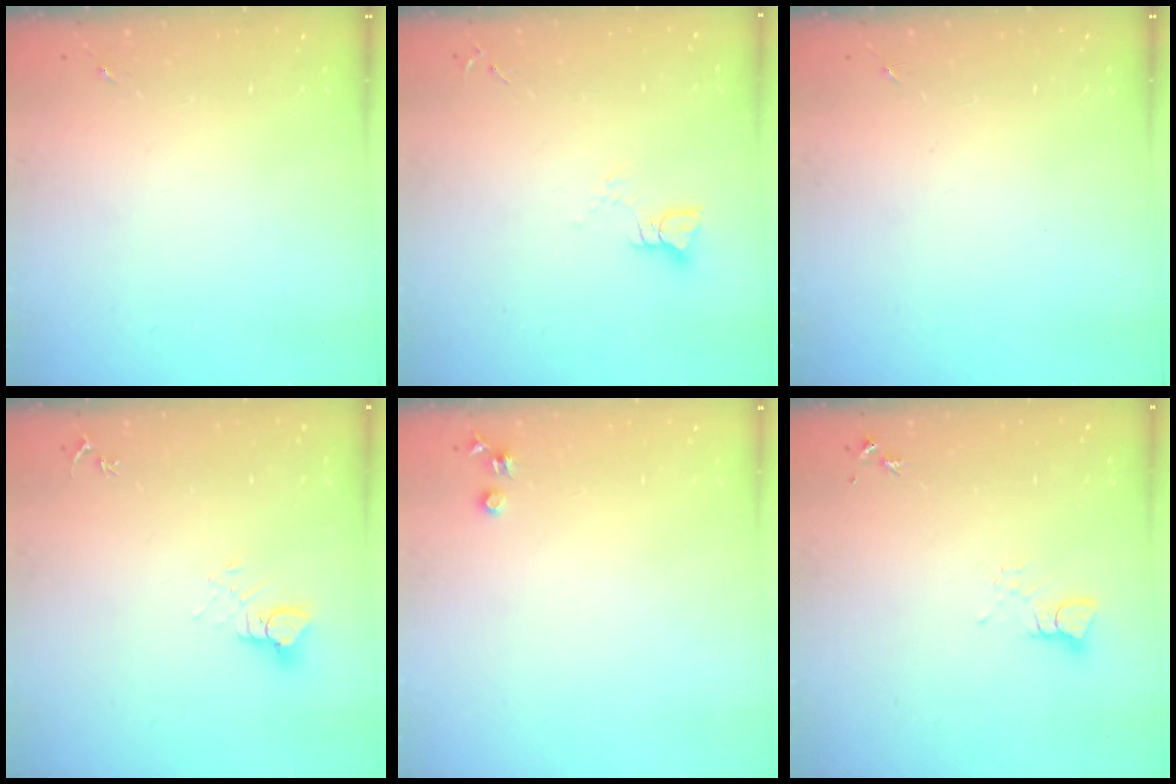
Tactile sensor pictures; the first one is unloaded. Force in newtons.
{"total": 3.5, "press": 3.5, "slide": 0.2}
{"total": 0.0}
{"total": 4.3, "press": 4.3, "slide": 0.3}
{"total": 3.5, "press": 3.5, "slide": 0.4}
{"total": 3.3, "press": 3.3, "slide": 0.1}